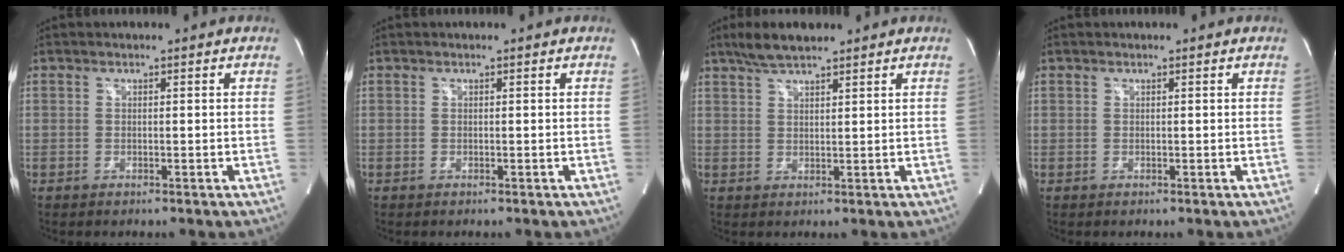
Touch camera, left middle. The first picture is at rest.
{"total": 0.0}
{"total": 5.3, "force": [4.3, 0.9, 2.9], "torque": [-0.068, 0.014, 0.081]}
{"total": 0.0}